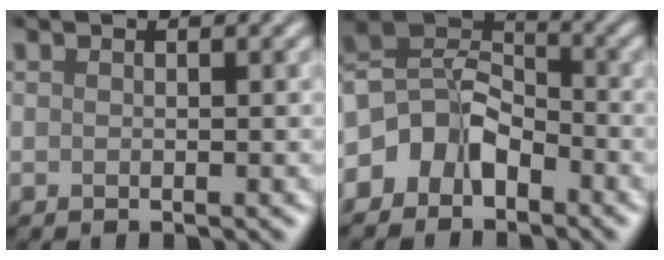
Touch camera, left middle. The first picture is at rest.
{"total": 4.8, "force": [-2.7, 3.2, 2.3], "torque": [-0.031, 0.009, -0.065]}